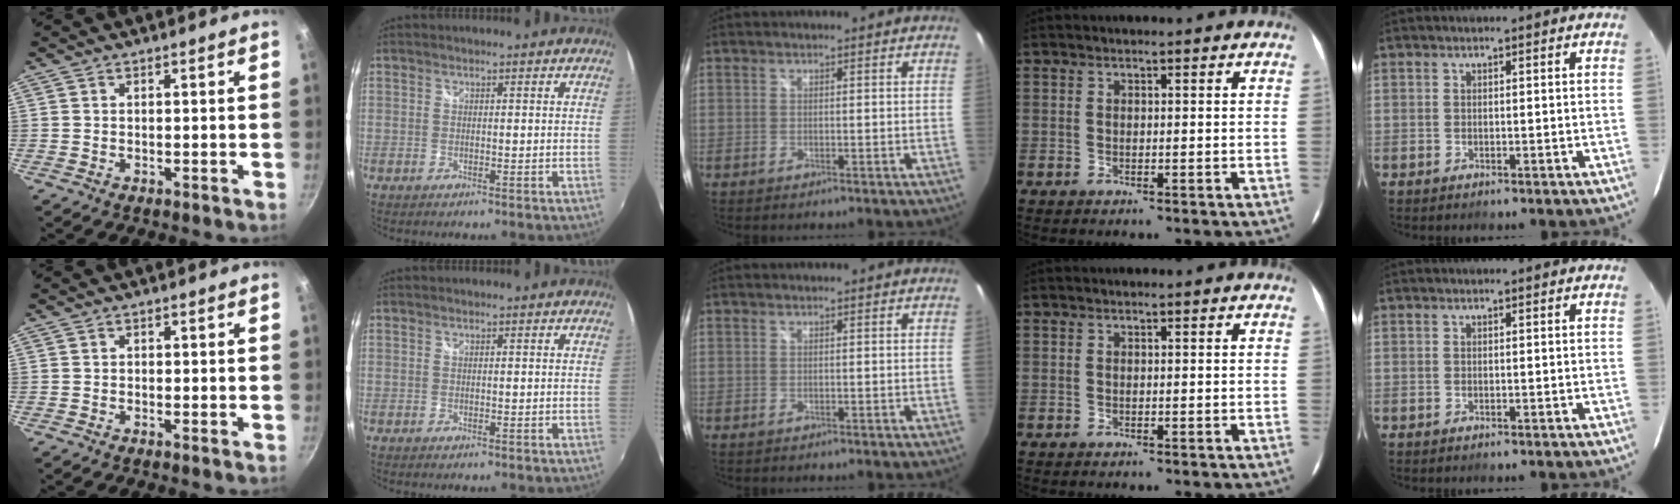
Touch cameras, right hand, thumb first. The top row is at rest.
{"thumb": {"total": 0.5, "force": [-0.2, 0.4, 0.3], "torque": [-0.004, 0.002, -0.004]}}